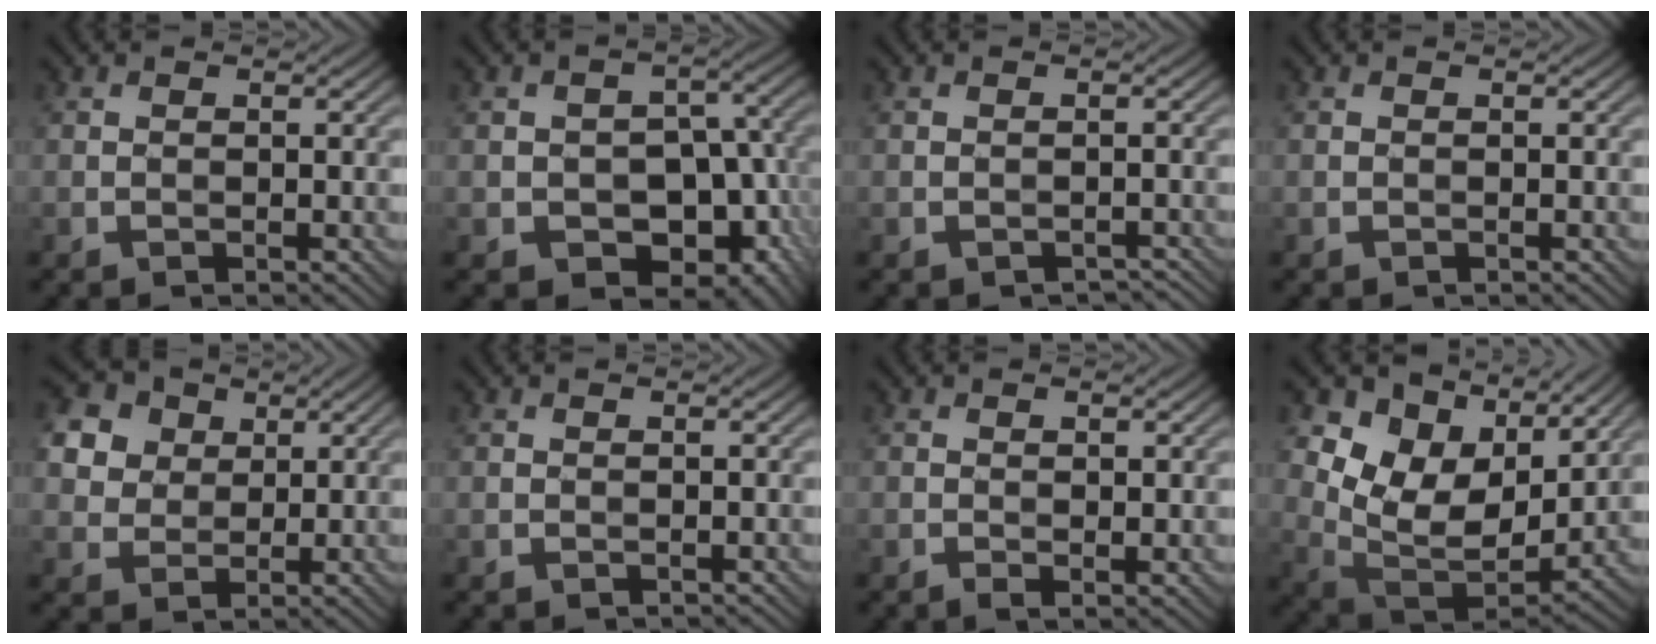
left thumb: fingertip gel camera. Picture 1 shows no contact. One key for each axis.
{"total": 12.1, "fx": -4.0, "fy": 8.8, "fz": 7.3, "tx": -0.093, "ty": -0.002, "tz": -0.051}
{"total": 0.7, "fx": -0.7, "fy": 0.1, "fz": -0.1, "tx": 0.001, "ty": 0.001, "tz": -0.012}
{"total": 0.0}
{"total": 10.4, "fx": 5.0, "fy": 8.0, "fz": 4.4, "tx": -0.155, "ty": 0.023, "tz": 0.098}
{"total": 0.0}
{"total": 1.5, "fx": 0.1, "fy": 0.5, "fz": 1.4, "tx": -0.027, "ty": -0.001, "tz": 0.005}
{"total": 11.9, "fx": 6.6, "fy": 7.4, "fz": 6.5, "tx": -0.154, "ty": 0.013, "tz": 0.118}